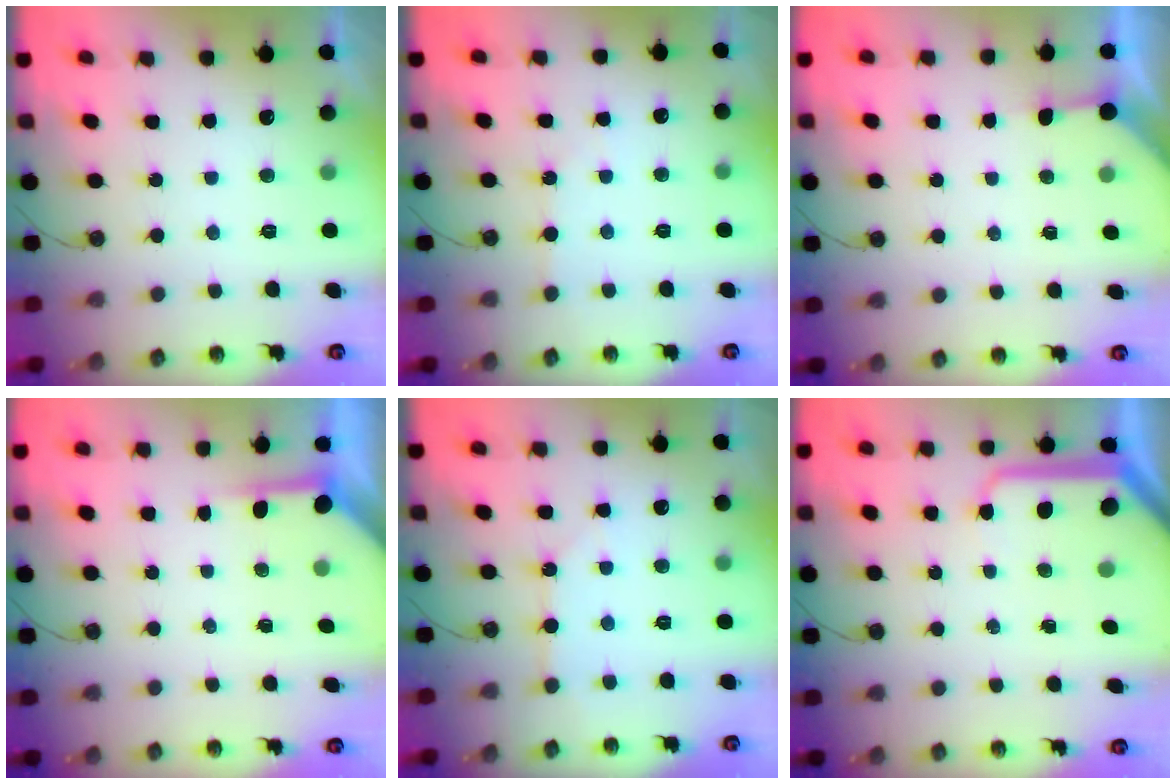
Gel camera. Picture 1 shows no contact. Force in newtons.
{"total": 2.2, "press": 2.2, "slide": 0.3}
{"total": 2.4, "press": 2.3, "slide": 0.3}
{"total": 3.6, "press": 3.6, "slide": 0.5}
{"total": 3.4, "press": 3.4, "slide": 0.3}
{"total": 9.4, "press": 9.4, "slide": 0.9}